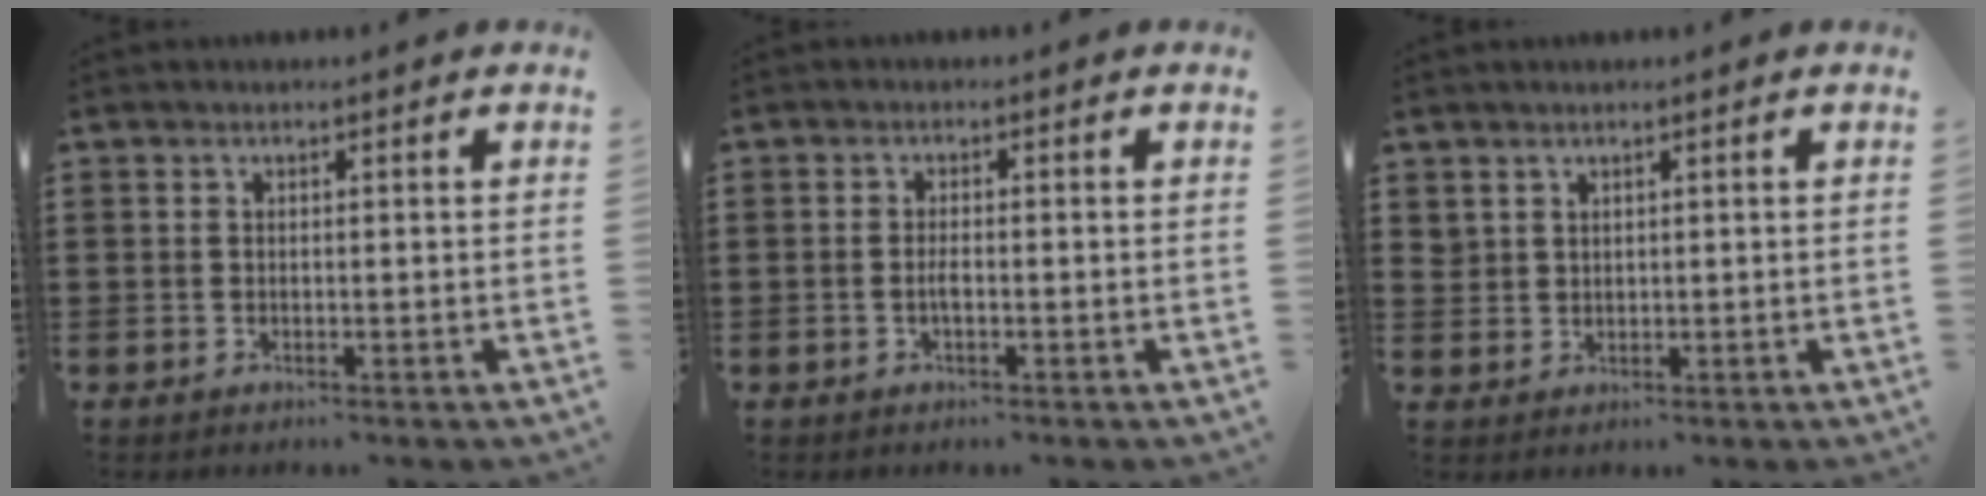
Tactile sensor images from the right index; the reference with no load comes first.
{"total": 1.7, "force": [-0.5, 0.5, 1.5], "torque": [-0.030, 0.001, -0.009]}
{"total": 1.8, "force": [1.5, 1.0, 0.2], "torque": [-0.007, 0.004, 0.030]}